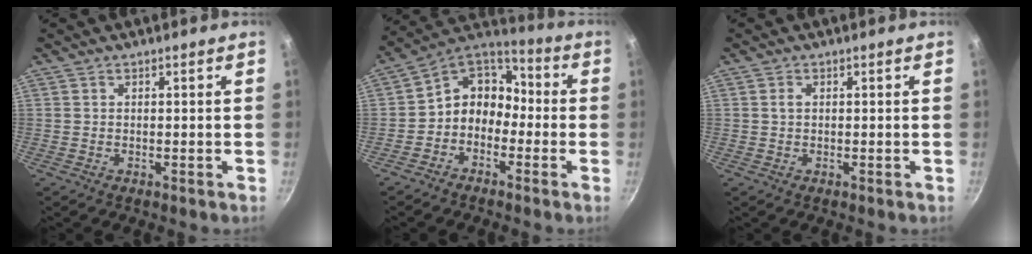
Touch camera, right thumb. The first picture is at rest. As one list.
[{"total": 10.0, "force": [-2.8, 8.1, 5.2], "torque": [-0.049, 0.058, -0.077]}, {"total": 1.0, "force": [0.2, 0.7, 0.8], "torque": [-0.014, 0.004, 0.002]}]